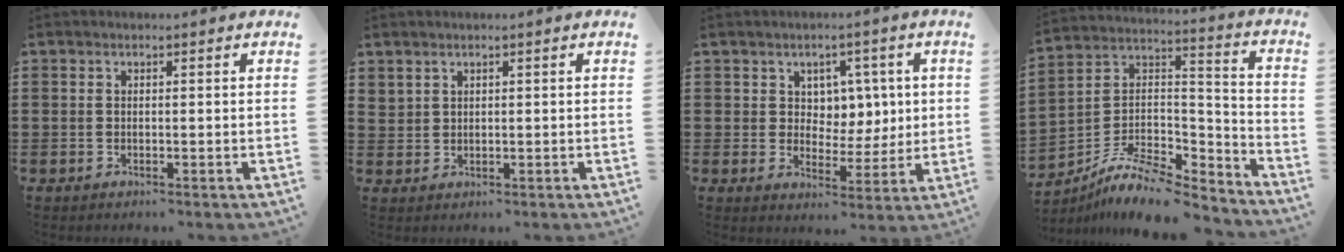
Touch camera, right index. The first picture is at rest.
{"total": 1.5, "force": [1.3, 0.7, 0.3], "torque": [-0.009, 0.002, 0.026]}
{"total": 5.5, "force": [2.2, 4.6, 2.1], "torque": [-0.050, 0.008, 0.036]}
{"total": 10.3, "force": [-8.3, 3.4, 4.9], "torque": [-0.100, 0.018, -0.166]}